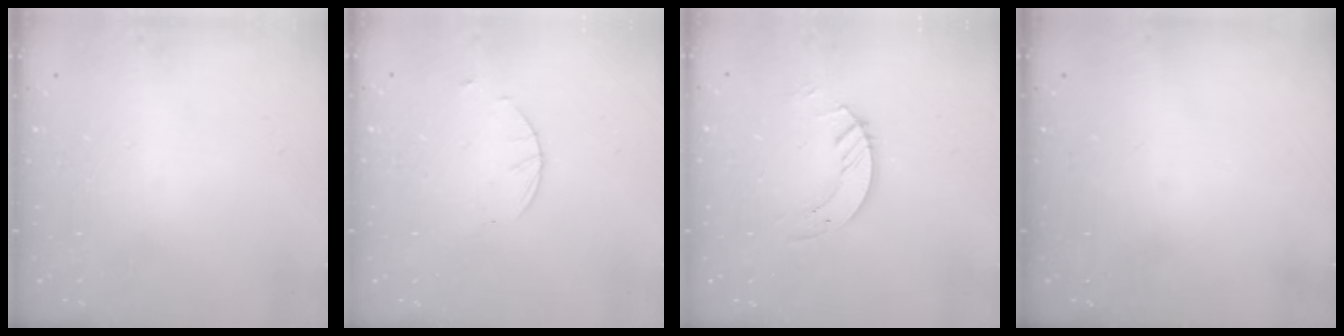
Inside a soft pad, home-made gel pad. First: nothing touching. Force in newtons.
{"total": 1.7, "press": 1.7, "slide": 0.3}
{"total": 4.0, "press": 4.0, "slide": 0.3}
{"total": 0.0}